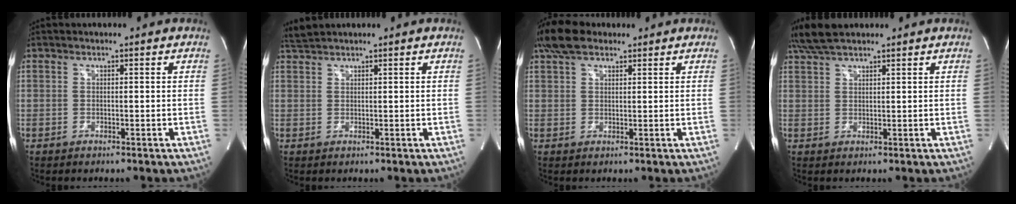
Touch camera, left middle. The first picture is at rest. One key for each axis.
{"total": 1.9, "fx": 1.8, "fy": -0.2, "fz": 0.2, "tx": -0.013, "ty": 0.013, "tz": 0.042}
{"total": 5.2, "fx": 3.7, "fy": 2.4, "fz": 2.8, "tx": -0.068, "ty": 0.027, "tz": 0.074}
{"total": 5.6, "fx": 4.7, "fy": 1.2, "fz": 2.8, "tx": -0.068, "ty": 0.024, "tz": 0.093}